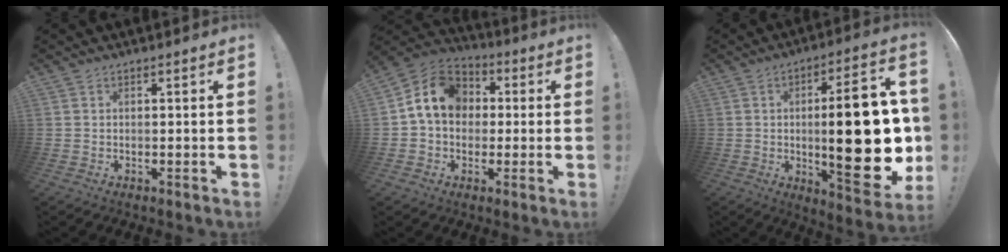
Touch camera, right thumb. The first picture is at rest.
{"total": 12.9, "force": [1.8, 10.5, 7.3], "torque": [-0.111, 0.013, 0.041]}
{"total": 27.6, "force": [-0.8, 8.2, 26.4], "torque": [-0.408, -0.011, -0.008]}